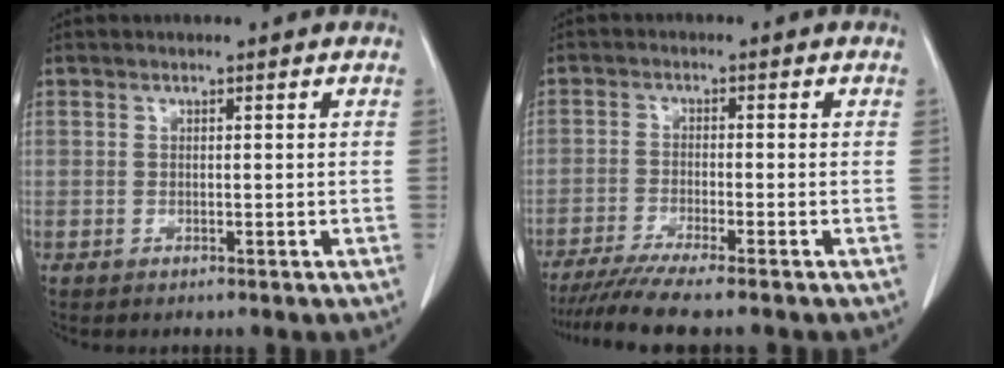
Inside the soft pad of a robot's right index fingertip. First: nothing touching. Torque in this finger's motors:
{"motor_torque": [0.75, -0.72, 0.14, 0.05]}